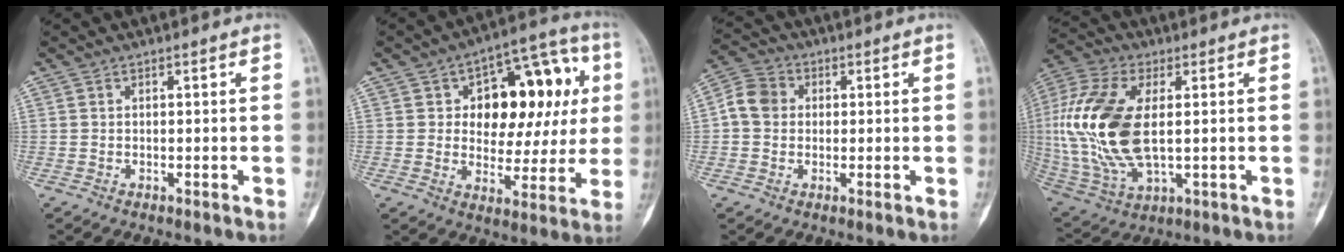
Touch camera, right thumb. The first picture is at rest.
{"total": 19.4, "force": [4.2, 11.6, 15.0], "torque": [-0.141, 0.026, 0.061]}
{"total": 6.2, "force": [0.4, 5.4, 3.0], "torque": [-0.049, 0.017, -0.003]}
{"total": 20.1, "force": [1.2, 10.3, 17.3], "torque": [-0.391, -0.005, 0.028]}